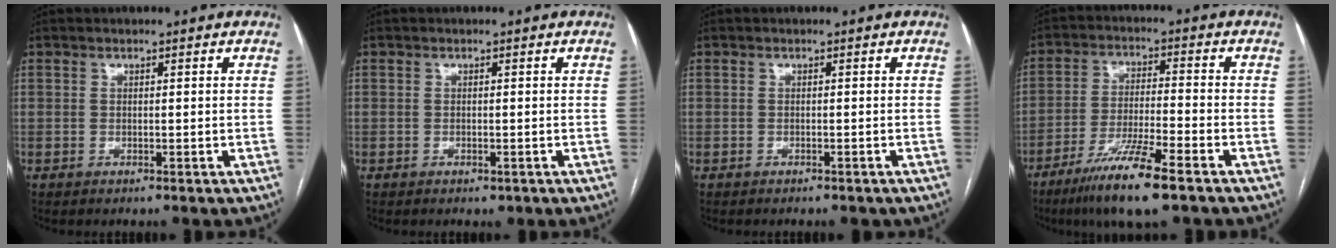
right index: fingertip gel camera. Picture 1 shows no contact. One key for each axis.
{"total": 0.9, "fx": -0.5, "fy": 0.6, "fz": 0.4, "tx": -0.006, "ty": 0.001, "tz": -0.002}
{"total": 2.9, "fx": -2.4, "fy": 1.2, "fz": 1.1, "tx": -0.011, "ty": -0.003, "tz": -0.025}
{"total": 11.1, "fx": -7.3, "fy": 0.4, "fz": 8.4, "tx": -0.163, "ty": -0.029, "tz": -0.131}